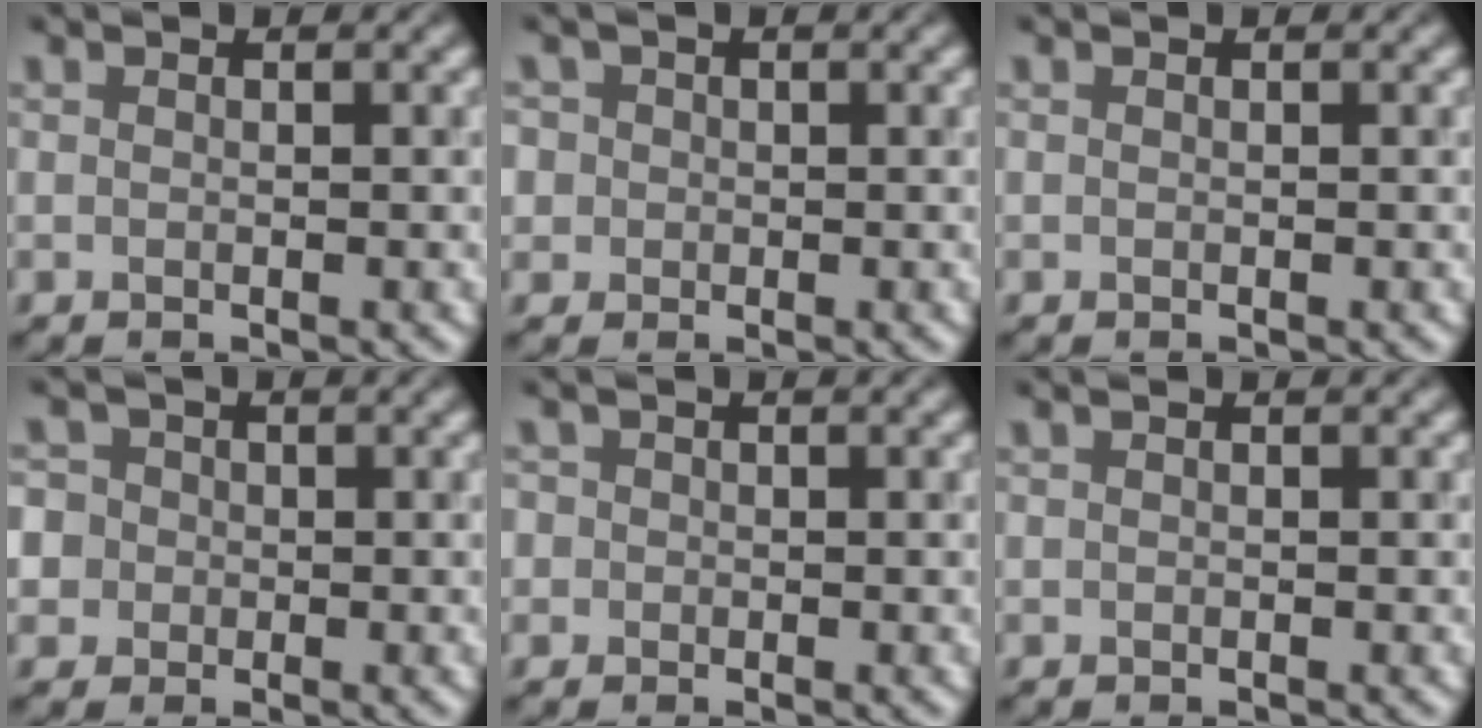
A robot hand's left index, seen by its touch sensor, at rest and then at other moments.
{"total": 2.7, "force": [0.8, 2.4, 0.9], "torque": [-0.008, 0.014, 0.003]}
{"total": 0.0}
{"total": 5.7, "force": [0.6, 5.4, 1.9], "torque": [-0.040, 0.034, -0.021]}
{"total": 1.1, "force": [0.2, 1.1, 0.2], "torque": [0.005, 0.001, -0.006]}
{"total": 0.0}